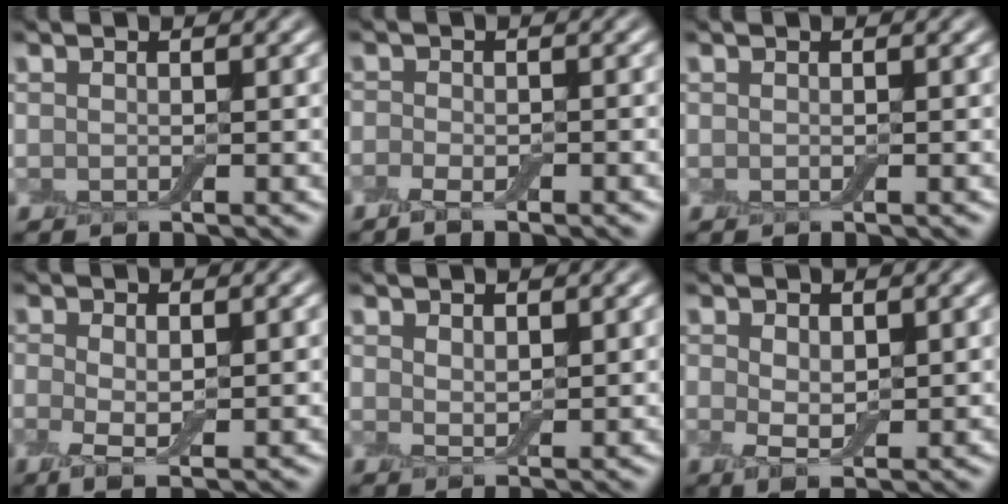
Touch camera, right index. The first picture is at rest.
{"total": 2.1, "force": [-1.3, 1.0, 1.3], "torque": [-0.024, -0.002, -0.029]}
{"total": 0.0}
{"total": 3.1, "force": [-0.1, 1.2, 2.9], "torque": [-0.060, -0.006, -0.001]}
{"total": 1.5, "force": [1.1, 0.6, 0.8], "torque": [-0.017, -0.004, 0.024]}
{"total": 3.0, "force": [0.4, 1.7, 2.5], "torque": [-0.050, -0.005, 0.011]}